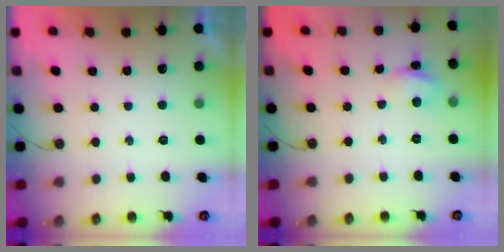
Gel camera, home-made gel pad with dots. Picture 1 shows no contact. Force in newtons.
{"total": 3.1, "press": 3.1, "slide": 0.3}